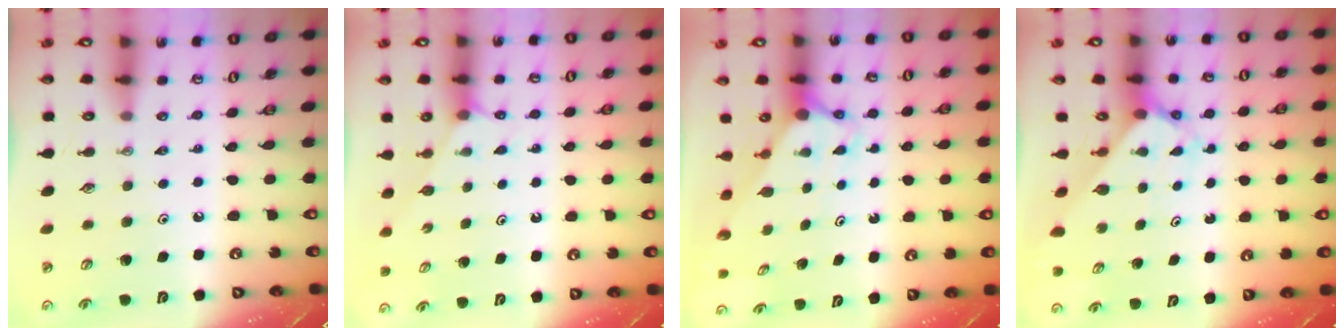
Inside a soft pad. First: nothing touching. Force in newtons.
{"total": 2.3, "press": 2.3, "slide": 0.4}
{"total": 2.7, "press": 2.7, "slide": 0.0}
{"total": 2.4, "press": 2.4, "slide": 0.2}